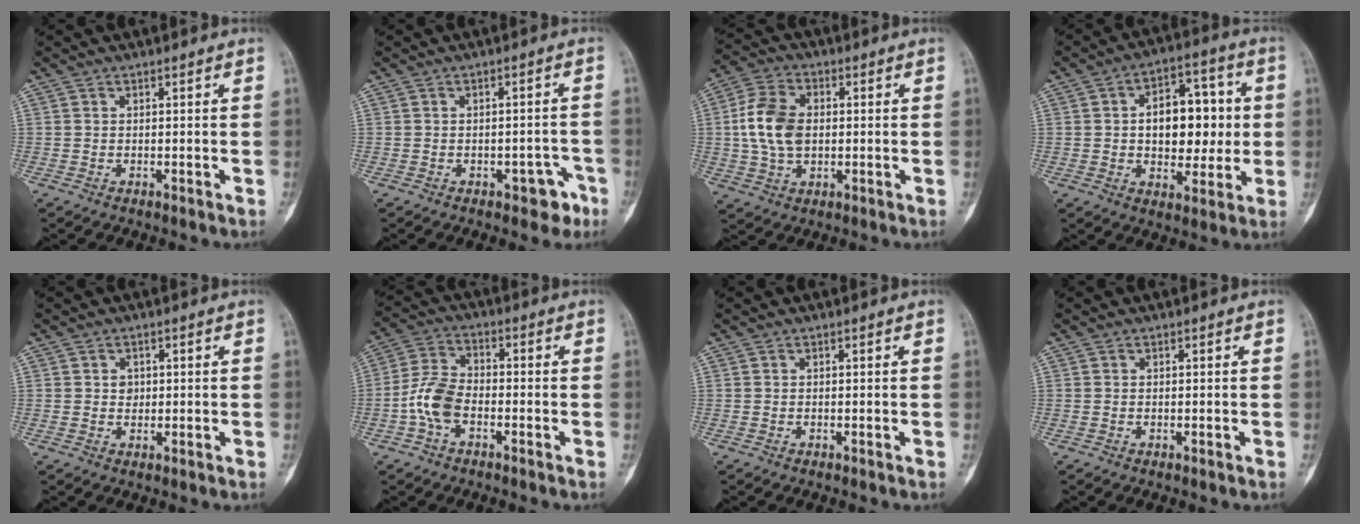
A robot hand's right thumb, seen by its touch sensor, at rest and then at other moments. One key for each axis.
{"total": 4.9, "fx": -2.6, "fy": 2.6, "fz": 3.1, "tx": -0.014, "ty": 0.025, "tz": -0.028}
{"total": 11.0, "fx": 0.6, "fy": 7.4, "fz": 8.2, "tx": -0.154, "ty": 0.010, "tz": 0.011}
{"total": 15.0, "fx": 0.8, "fy": 9.4, "fz": 11.7, "tx": -0.116, "ty": 0.020, "tz": 0.013}
{"total": 1.9, "fx": 0.4, "fy": 1.6, "fz": 0.8, "tx": 0.001, "ty": 0.001, "tz": 0.006}
{"total": 7.9, "fx": -2.6, "fy": 4.7, "fz": 5.8, "tx": -0.117, "ty": 0.027, "tz": -0.058}
{"total": 0.0}
{"total": 0.0}